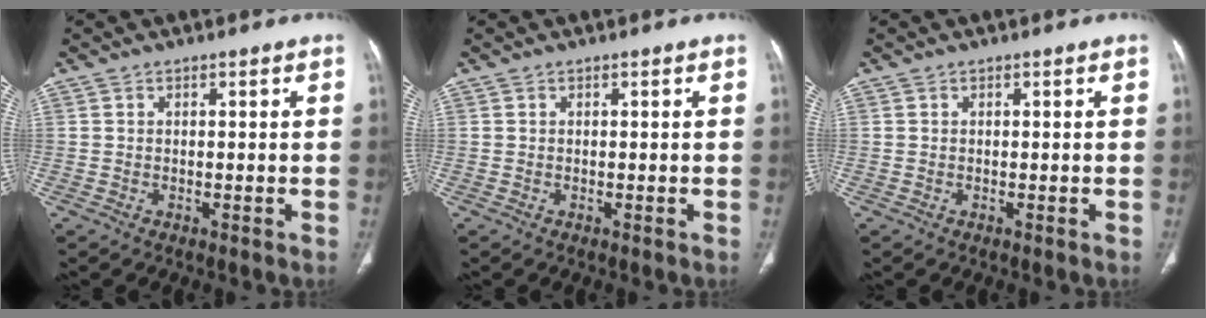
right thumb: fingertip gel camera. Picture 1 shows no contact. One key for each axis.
{"total": 0.0}
{"total": 0.0}